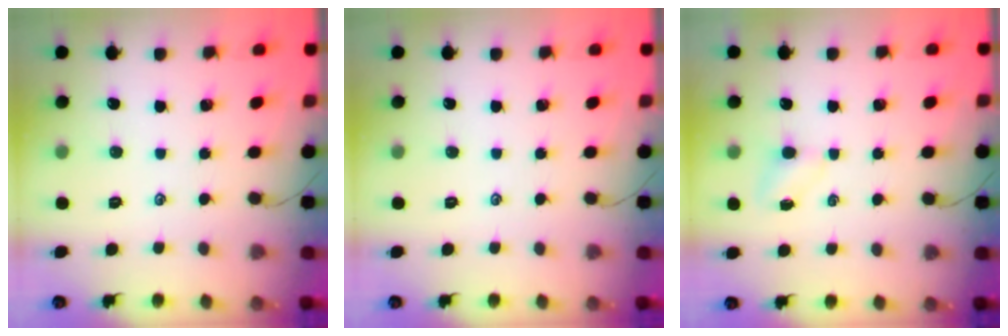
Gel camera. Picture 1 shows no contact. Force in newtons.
{"total": 0.0}
{"total": 2.8, "press": 2.6, "slide": 1.0}